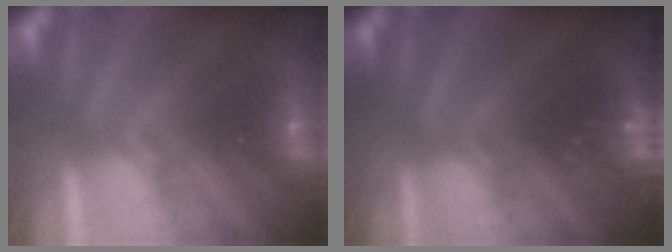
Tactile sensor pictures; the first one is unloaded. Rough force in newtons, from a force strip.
{"total": 2.9}